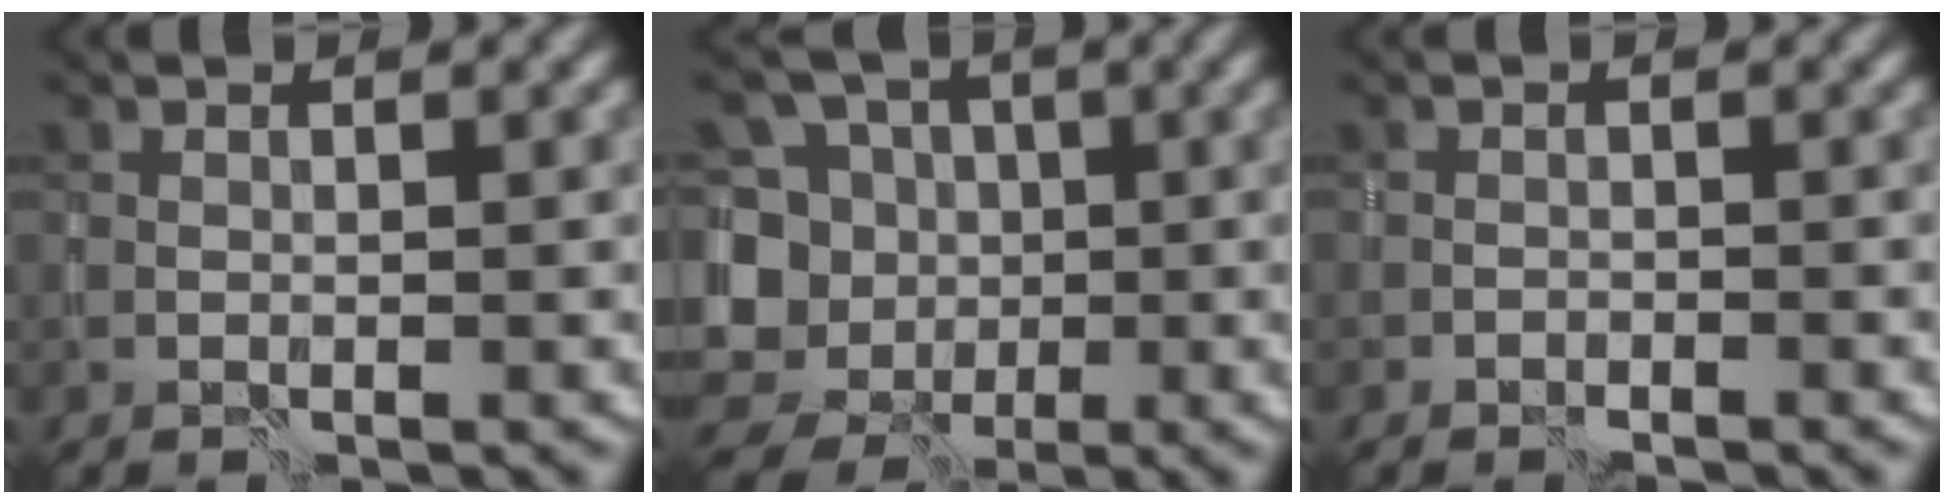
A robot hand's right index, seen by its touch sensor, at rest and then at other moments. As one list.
[{"total": 12.2, "force": [-1.4, 11.1, 4.8], "torque": [-0.120, 0.021, -0.046]}, {"total": 0.9, "force": [-0.8, 0.5, -0.1], "torque": [0.004, -0.005, -0.014]}]